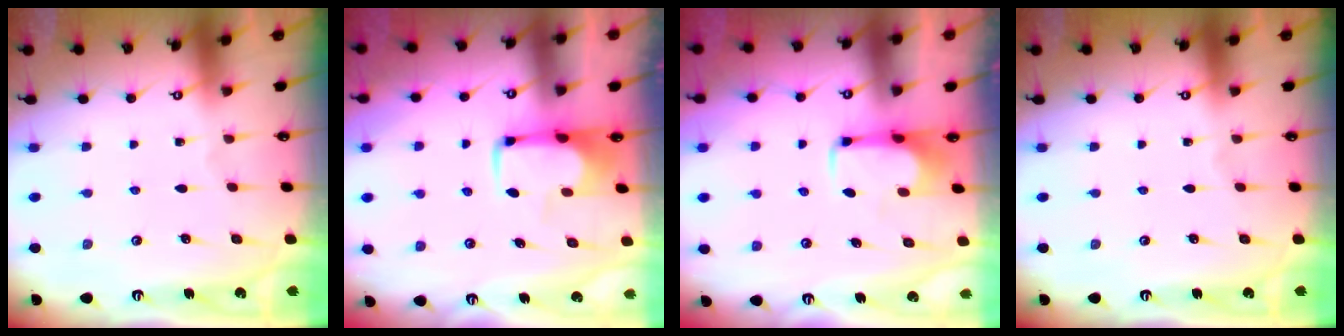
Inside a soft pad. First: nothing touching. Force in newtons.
{"total": 1.8, "press": 1.7, "slide": 0.5}
{"total": 1.5, "press": 1.4, "slide": 0.4}
{"total": 0.0}